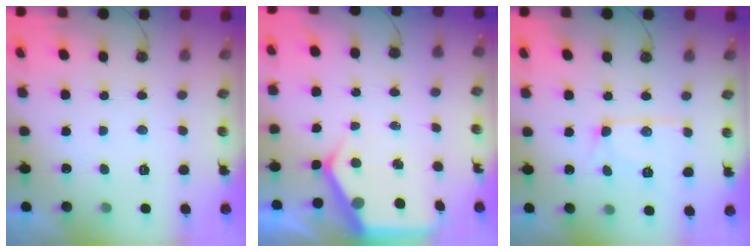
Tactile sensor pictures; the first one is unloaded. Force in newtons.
{"total": 5.8, "press": 5.7, "slide": 0.8}
{"total": 11.4, "press": 11.3, "slide": 0.5}